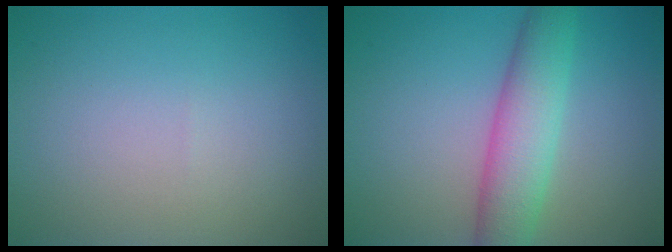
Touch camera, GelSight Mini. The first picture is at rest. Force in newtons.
{"total": 5.4, "press": 5.4, "slide": 0.1}